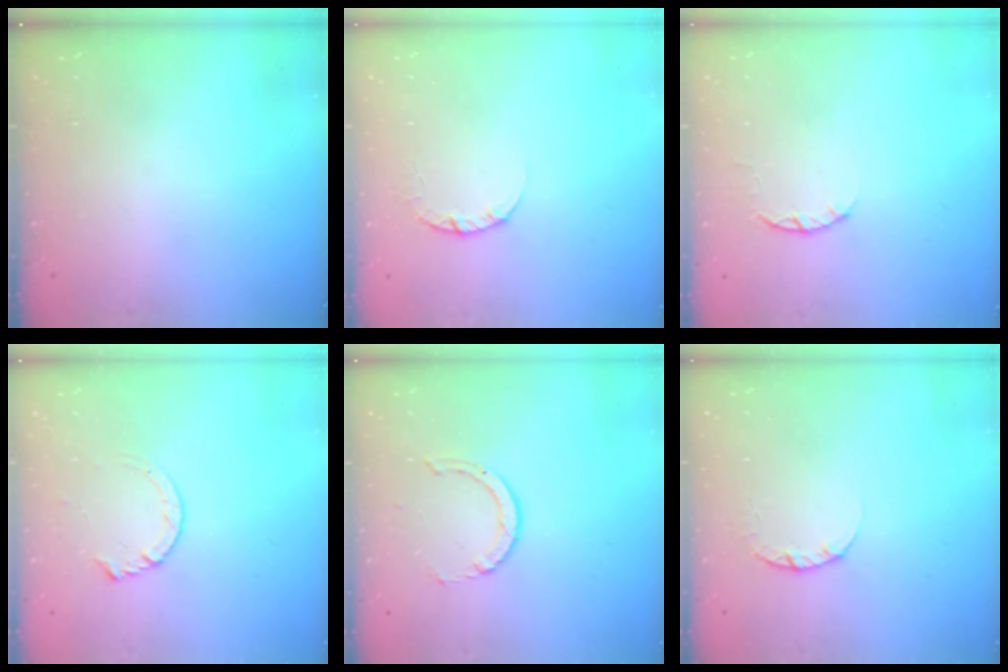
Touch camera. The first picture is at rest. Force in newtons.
{"total": 2.4, "press": 2.4, "slide": 0.3}
{"total": 2.5, "press": 2.4, "slide": 0.4}
{"total": 3.7, "press": 3.7, "slide": 0.5}
{"total": 3.3, "press": 3.3, "slide": 0.3}
{"total": 2.4, "press": 2.4, "slide": 0.3}